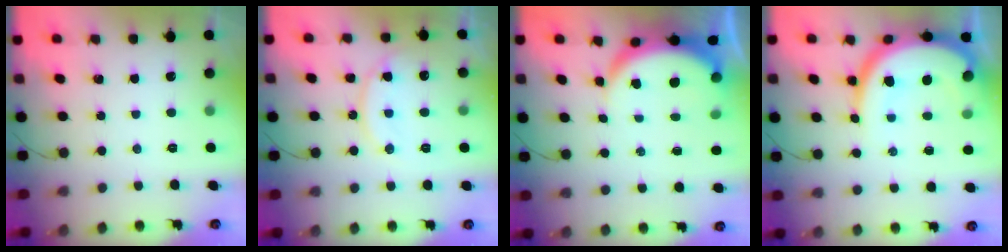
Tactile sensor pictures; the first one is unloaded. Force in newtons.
{"total": 13.5, "press": 13.5, "slide": 1.2}
{"total": 6.4, "press": 6.3, "slide": 0.5}
{"total": 16.6, "press": 16.6, "slide": 1.3}